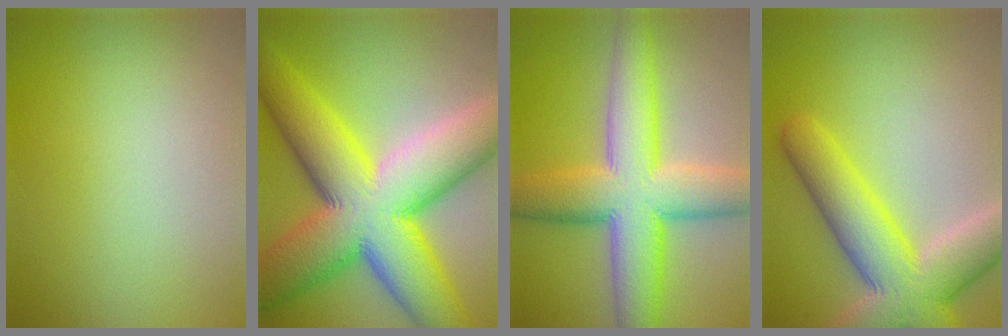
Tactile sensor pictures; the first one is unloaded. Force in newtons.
{"total": 16.5, "press": 16.5, "slide": 0.3}
{"total": 10.4, "press": 10.4, "slide": 0.4}
{"total": 9.0, "press": 9.0, "slide": 0.6}